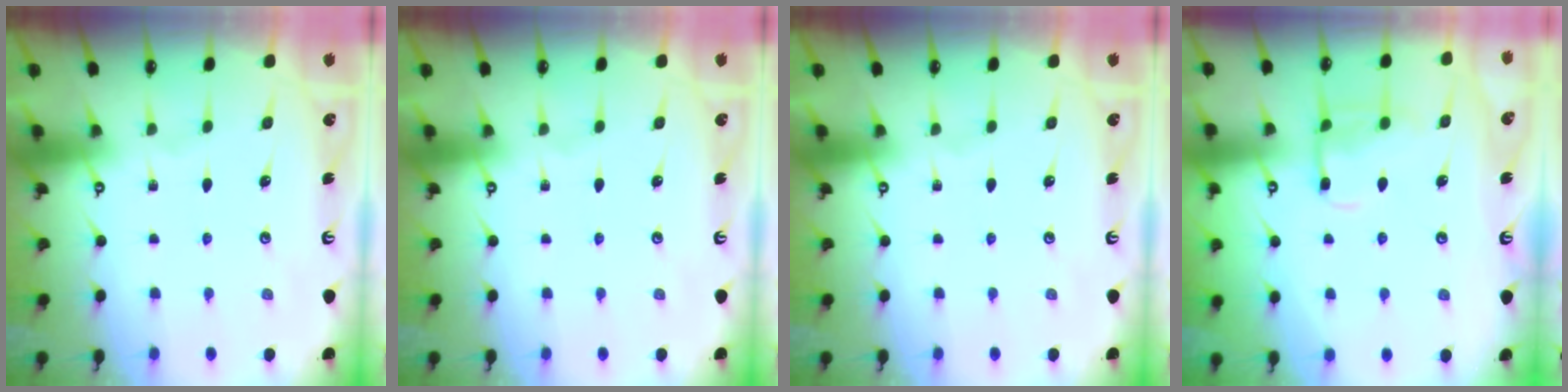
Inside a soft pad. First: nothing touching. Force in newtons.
{"total": 0.0}
{"total": 0.0}
{"total": 10.8, "press": 10.7, "slide": 1.1}